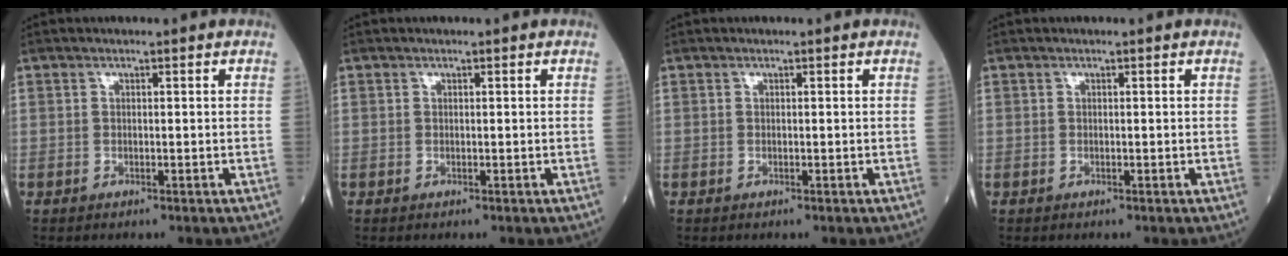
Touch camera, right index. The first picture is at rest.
{"total": 0.0}
{"total": 0.0}
{"total": 0.0}